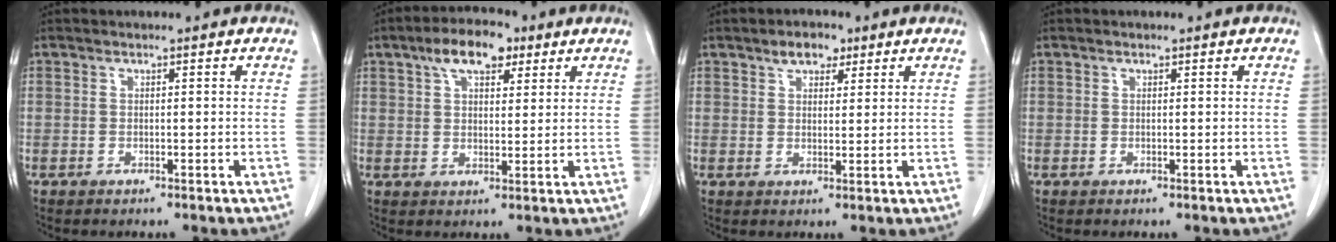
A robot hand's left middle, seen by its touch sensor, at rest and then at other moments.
{"total": 7.7, "force": [4.5, 3.4, 5.2], "torque": [-0.093, 0.021, 0.075]}
{"total": 3.8, "force": [2.5, 2.1, 2.0], "torque": [-0.034, 0.009, 0.041]}
{"total": 0.0}